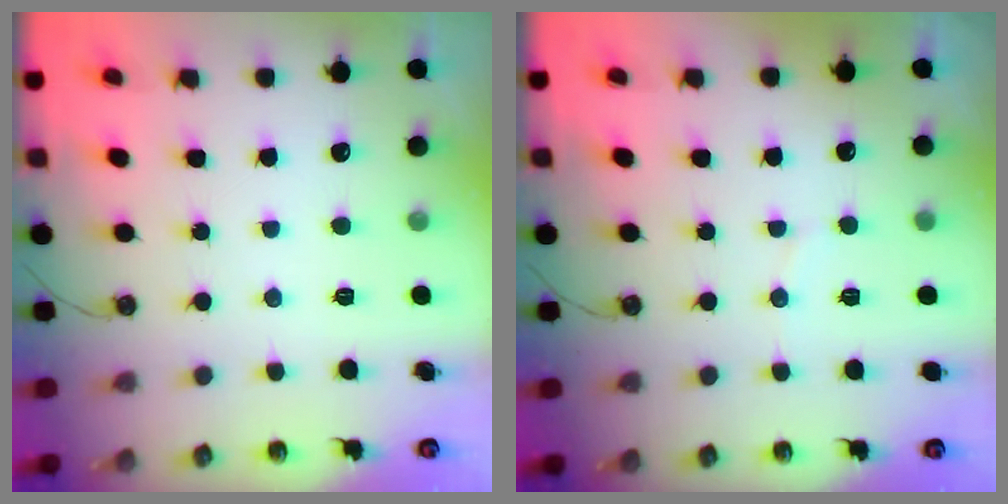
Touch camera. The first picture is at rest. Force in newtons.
{"total": 2.2, "press": 2.0, "slide": 0.9}